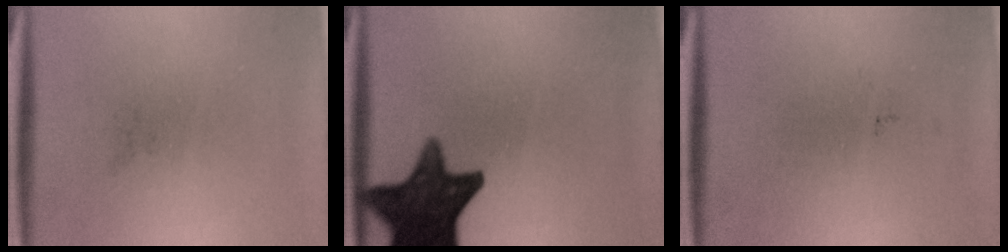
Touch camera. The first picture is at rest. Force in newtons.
{"total": 15.1}
{"total": 0.0}